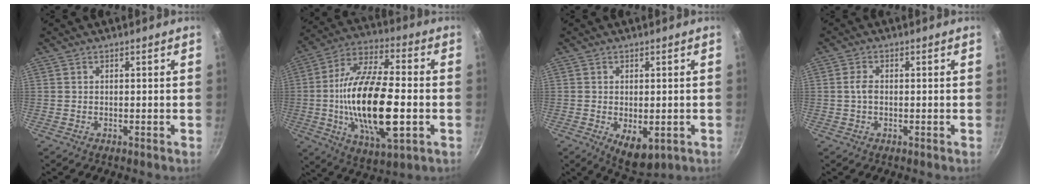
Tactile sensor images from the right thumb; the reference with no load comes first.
{"total": 23.4, "force": [-3.2, 9.5, 21.1], "torque": [-0.391, 0.014, -0.063]}
{"total": 6.6, "force": [-1.5, 3.7, 5.2], "torque": [-0.065, -0.010, -0.010]}
{"total": 2.2, "force": [-0.2, 1.4, 1.7], "torque": [-0.036, 0.008, -0.006]}